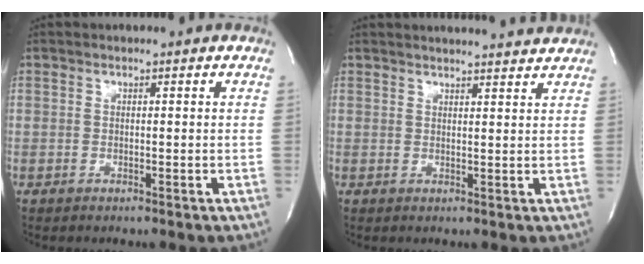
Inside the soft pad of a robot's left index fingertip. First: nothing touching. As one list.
[{"total": 8.6, "force": [8.3, 0.3, 2.2], "torque": [-0.032, 0.004, 0.094]}]